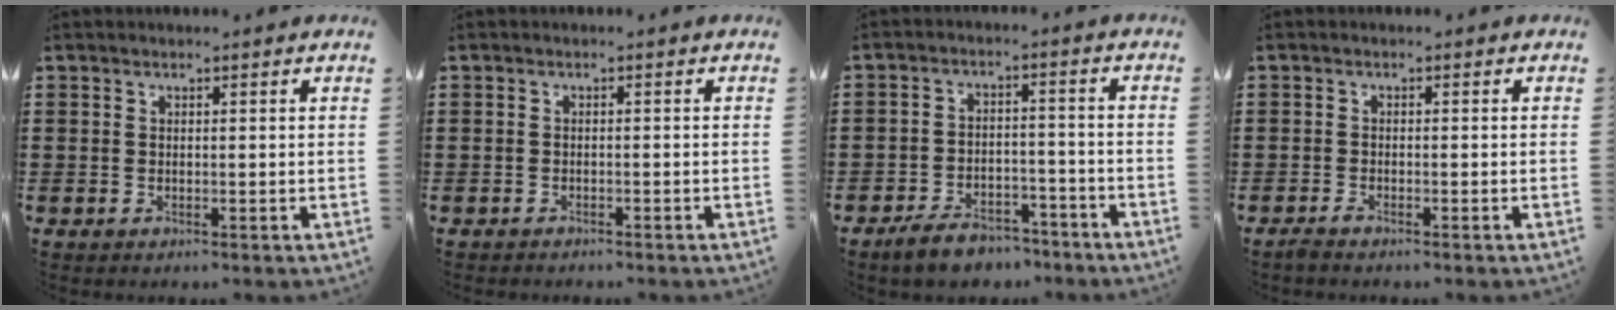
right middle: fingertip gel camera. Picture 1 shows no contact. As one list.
[{"total": 0.9, "force": [-0.9, 0.2, -0.1], "torque": [0.000, 0.004, -0.021]}, {"total": 5.3, "force": [-4.9, 1.5, 1.1], "torque": [-0.024, 0.011, -0.098]}, {"total": 0.9, "force": [-0.8, 0.1, 0.5], "torque": [-0.019, -0.009, -0.016]}]